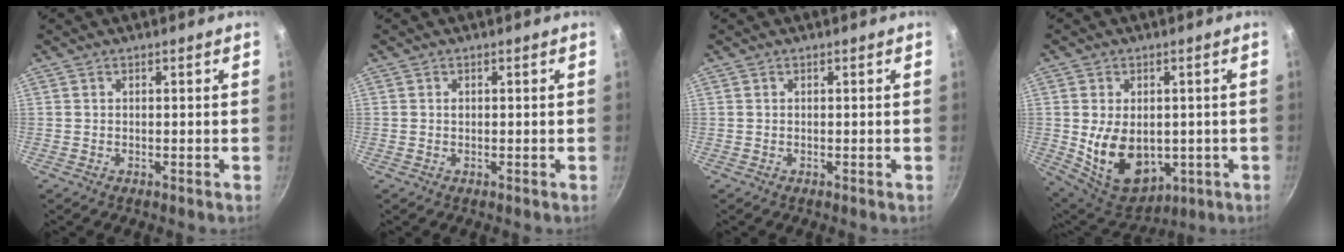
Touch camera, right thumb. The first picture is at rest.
{"total": 0.6, "force": [0.1, 0.5, 0.4], "torque": [-0.003, 0.002, 0.002]}
{"total": 0.0}
{"total": 13.8, "force": [-0.9, 9.6, 9.9], "torque": [-0.139, -0.016, 0.014]}